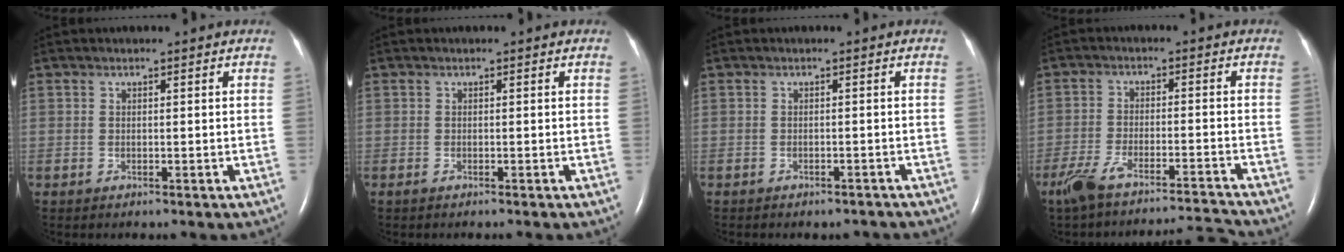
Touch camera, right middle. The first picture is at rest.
{"total": 1.0, "force": [-0.9, 0.1, 0.5], "torque": [-0.013, -0.002, -0.012]}
{"total": 3.7, "force": [-3.3, 1.3, 0.9], "torque": [-0.008, 0.000, -0.038]}
{"total": 9.4, "force": [-8.8, -0.4, 3.2], "torque": [-0.063, 0.009, -0.153]}